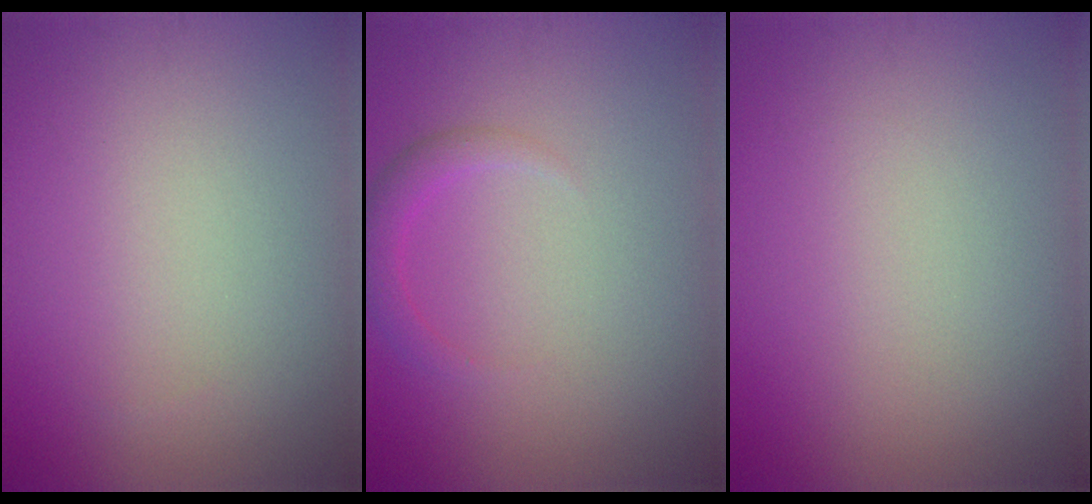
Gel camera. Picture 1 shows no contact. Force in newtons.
{"total": 1.7, "press": 1.7, "slide": 0.2}
{"total": 0.0}